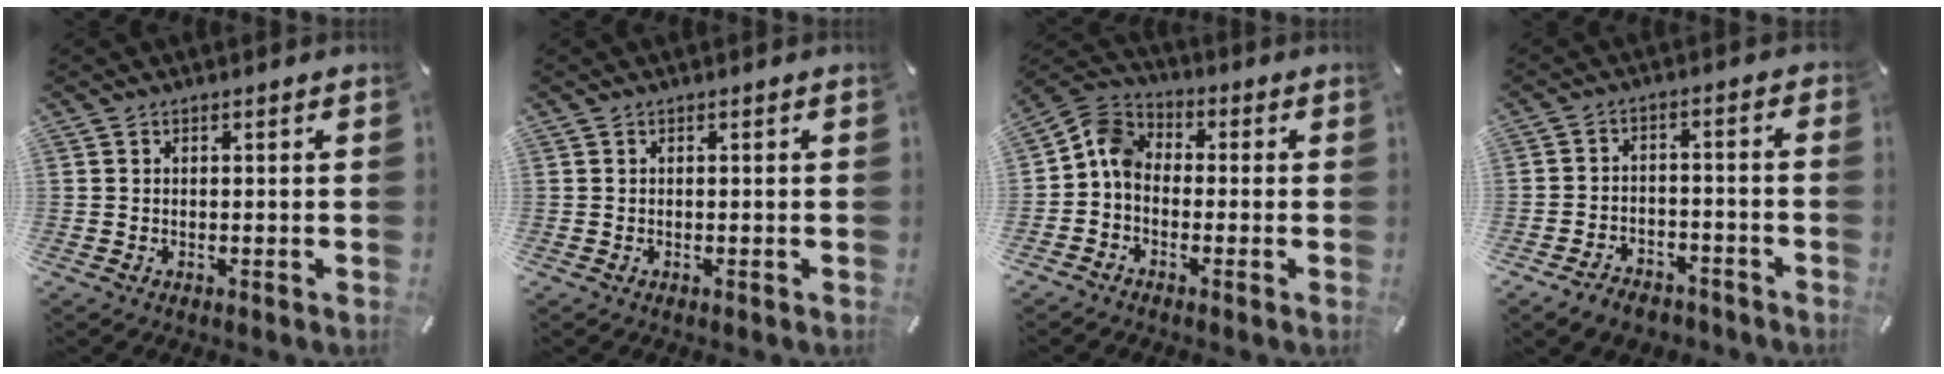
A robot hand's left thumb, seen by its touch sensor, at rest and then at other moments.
{"total": 0.0}
{"total": 6.8, "force": [-1.7, 5.4, 3.8], "torque": [-0.086, 0.023, -0.033]}
{"total": 6.7, "force": [-5.0, 3.9, 2.0], "torque": [-0.027, 0.034, -0.092]}